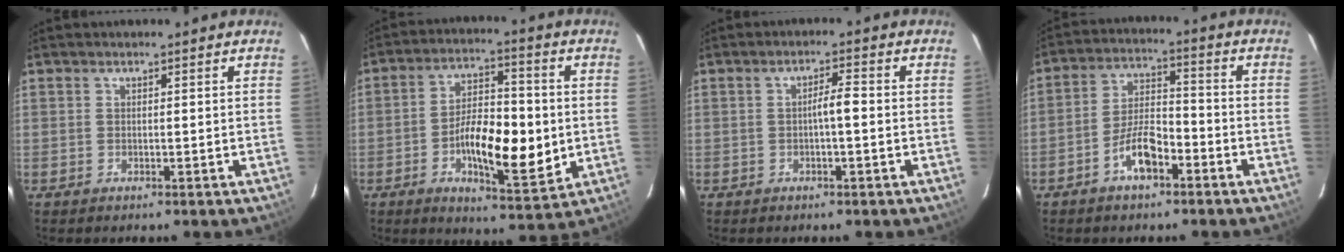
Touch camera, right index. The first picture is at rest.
{"total": 14.0, "force": [-2.3, 4.8, 13.0], "torque": [-0.223, 0.006, -0.035]}
{"total": 3.1, "force": [-0.4, 0.6, 3.0], "torque": [-0.052, 0.010, -0.005]}
{"total": 8.0, "force": [-4.2, 3.1, 6.1], "torque": [-0.126, 0.015, -0.078]}